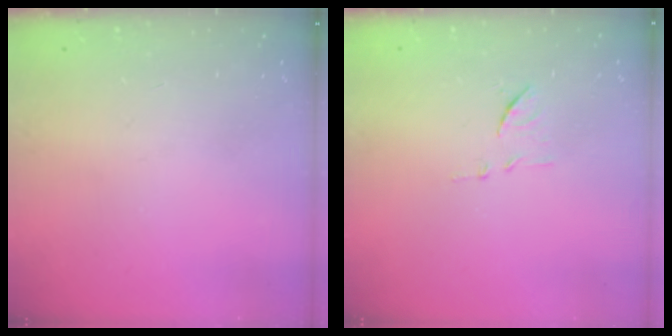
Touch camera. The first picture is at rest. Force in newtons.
{"total": 8.2, "press": 8.2, "slide": 0.2}